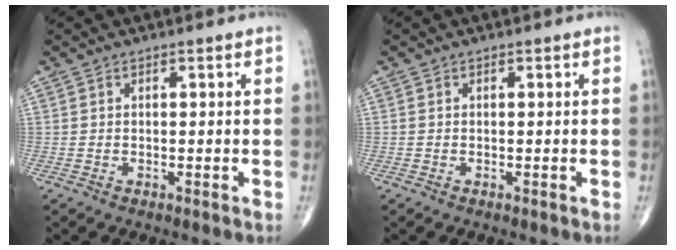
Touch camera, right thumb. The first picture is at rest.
{"total": 0.0}